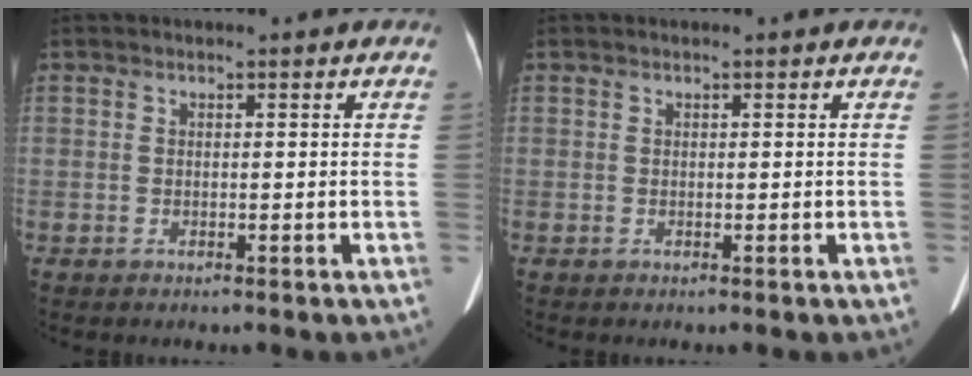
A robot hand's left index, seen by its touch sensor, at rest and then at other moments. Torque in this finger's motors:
{"motor_torque": [-0.01, 0.18, -0.06, -0.02]}